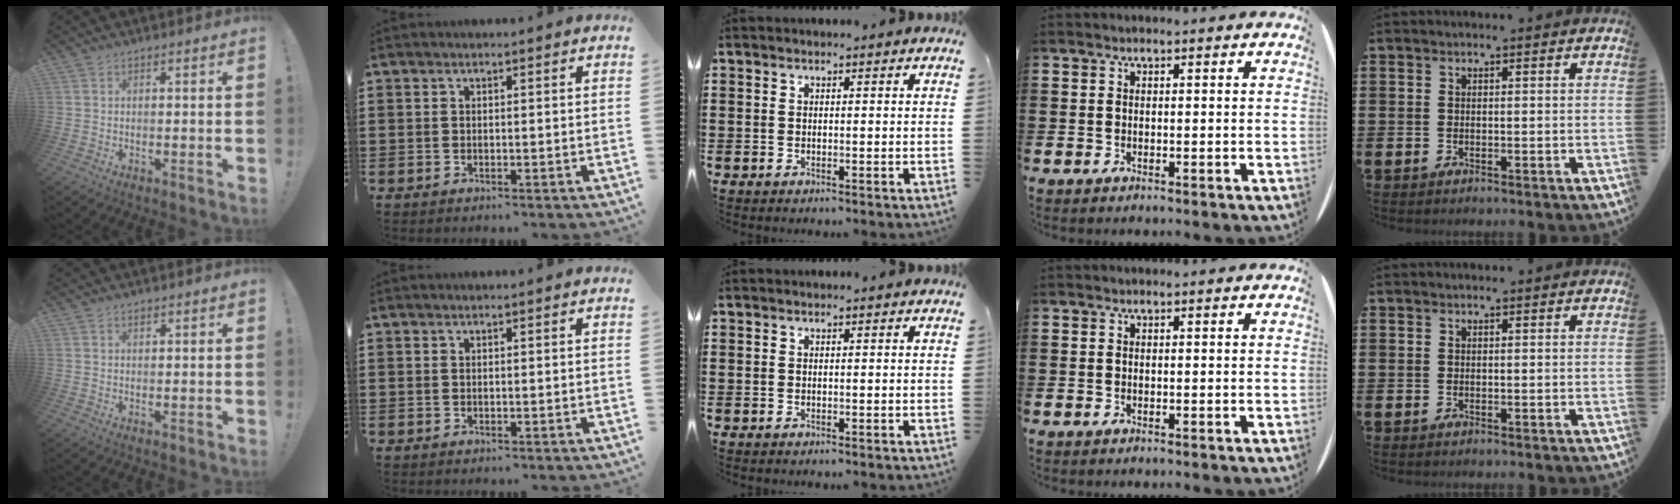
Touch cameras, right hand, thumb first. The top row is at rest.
{"thumb": {"total": 0.8, "force": [0.5, 0.5, 0.2], "torque": [0.001, -0.001, 0.009]}}